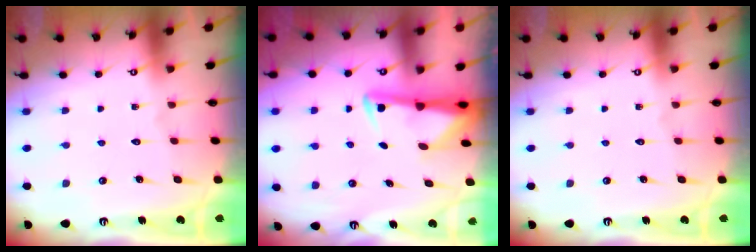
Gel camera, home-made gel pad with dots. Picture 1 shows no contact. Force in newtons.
{"total": 3.0, "press": 2.9, "slide": 0.5}
{"total": 0.0}